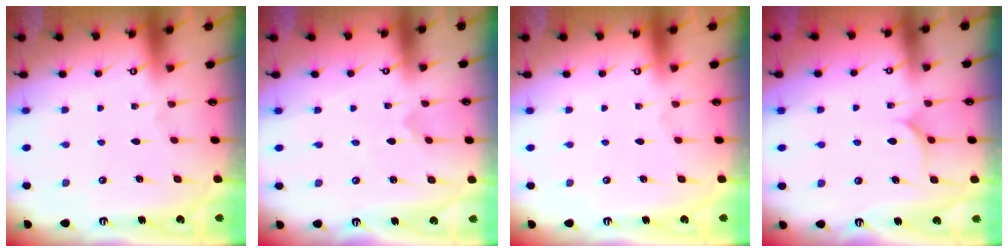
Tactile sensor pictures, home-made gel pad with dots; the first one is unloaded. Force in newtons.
{"total": 0.0}
{"total": 0.0}
{"total": 5.9, "press": 5.8, "slide": 0.6}